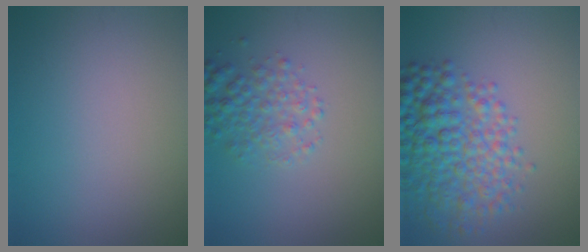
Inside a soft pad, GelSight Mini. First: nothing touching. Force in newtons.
{"total": 2.9, "press": 2.9, "slide": 0.2}
{"total": 6.8, "press": 6.8, "slide": 0.2}